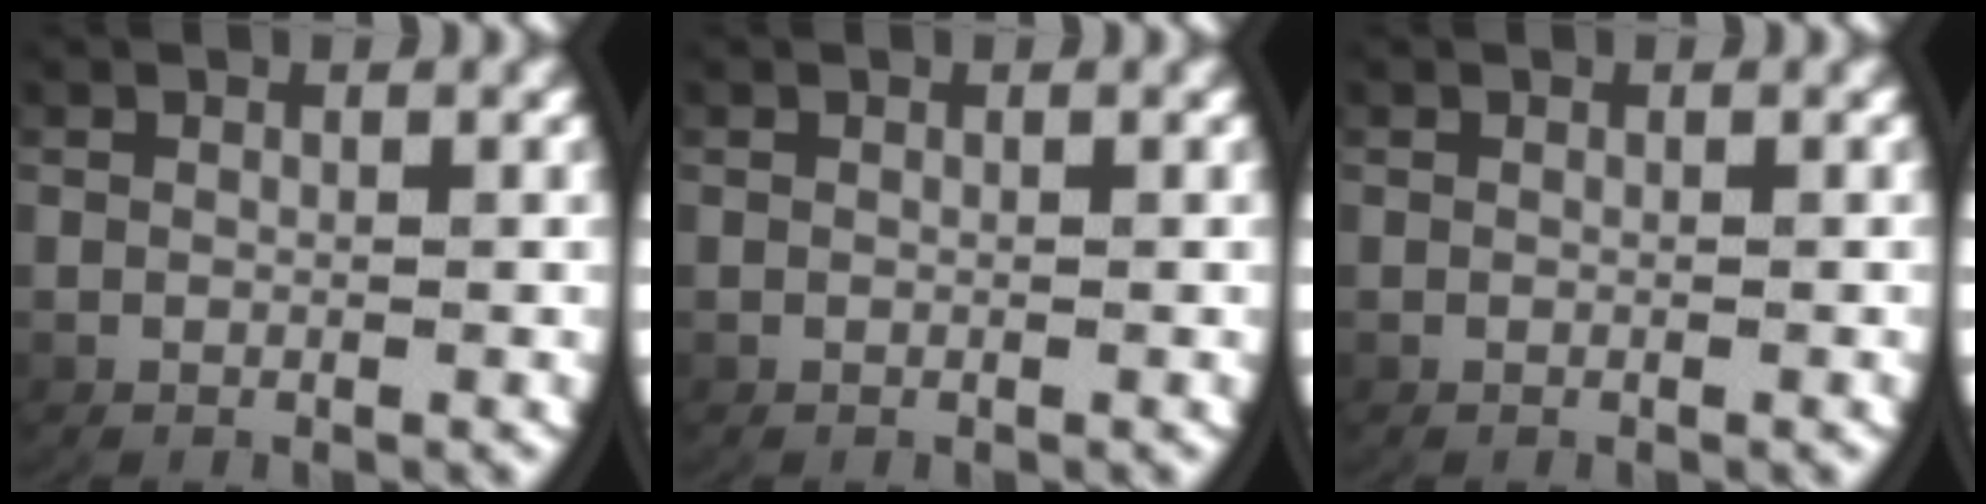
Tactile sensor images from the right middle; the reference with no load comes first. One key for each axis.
{"total": 0.0}
{"total": 0.0}